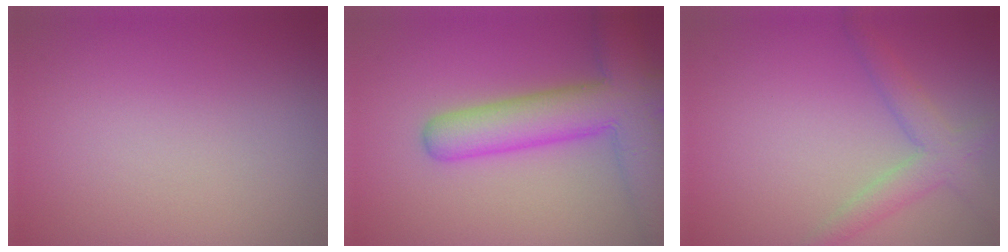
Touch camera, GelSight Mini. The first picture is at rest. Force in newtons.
{"total": 8.4, "press": 8.4, "slide": 0.3}
{"total": 3.0, "press": 3.0, "slide": 0.1}